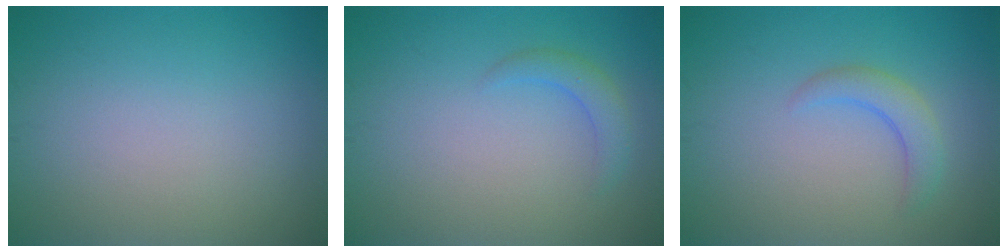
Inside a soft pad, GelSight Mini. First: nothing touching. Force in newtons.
{"total": 1.7, "press": 1.7, "slide": 0.2}
{"total": 2.3, "press": 2.3, "slide": 0.4}